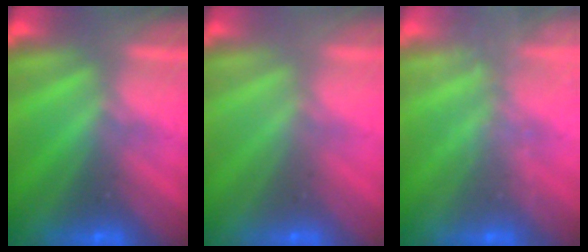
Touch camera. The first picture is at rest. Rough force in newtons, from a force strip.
{"total": 3.3}
{"total": 1.8}